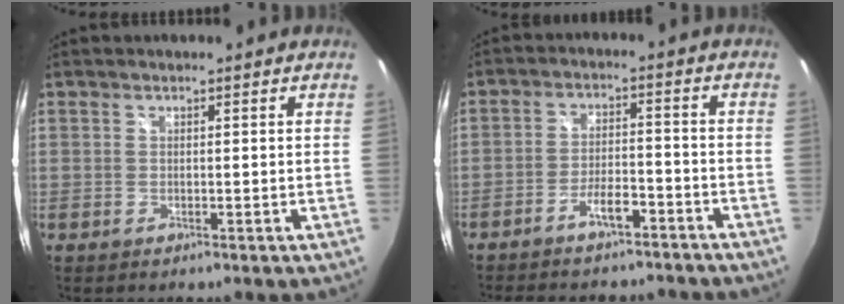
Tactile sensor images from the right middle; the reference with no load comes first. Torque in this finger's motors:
{"motor_torque": [1.07, -1.07, 0.16, 0.06]}